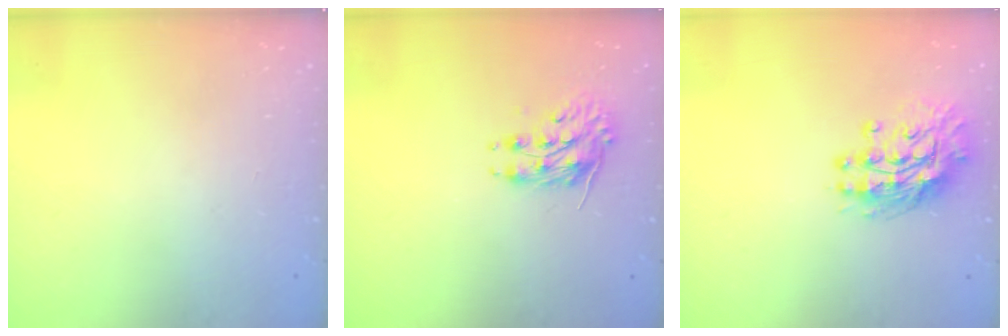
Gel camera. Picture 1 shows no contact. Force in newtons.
{"total": 8.2, "press": 8.2, "slide": 0.3}
{"total": 12.5, "press": 12.4, "slide": 1.0}